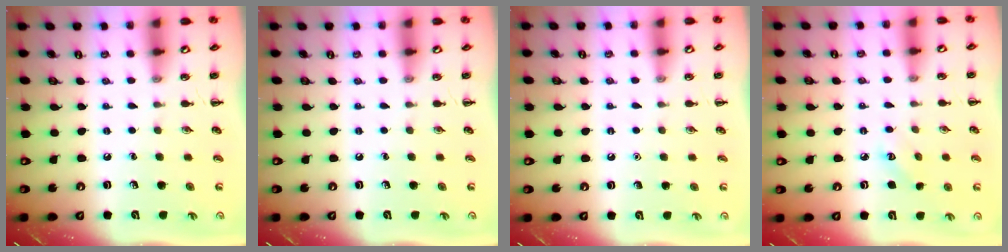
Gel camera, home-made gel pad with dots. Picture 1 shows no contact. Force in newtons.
{"total": 0.0}
{"total": 1.6, "press": 1.6, "slide": 0.1}
{"total": 3.5, "press": 3.4, "slide": 0.9}